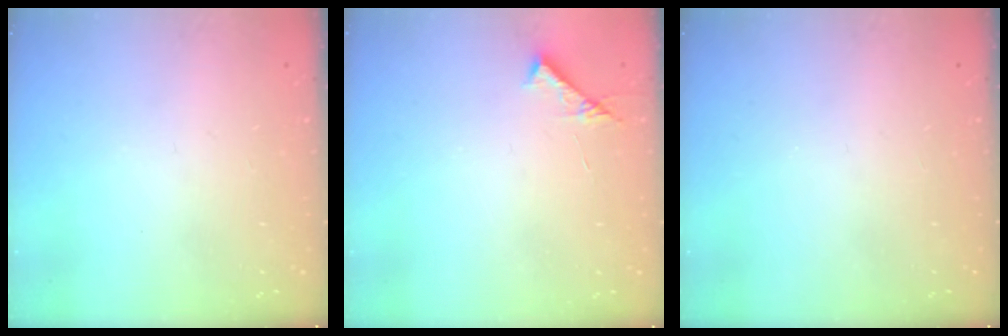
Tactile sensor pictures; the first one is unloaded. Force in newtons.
{"total": 6.9, "press": 6.9, "slide": 0.7}
{"total": 0.0}